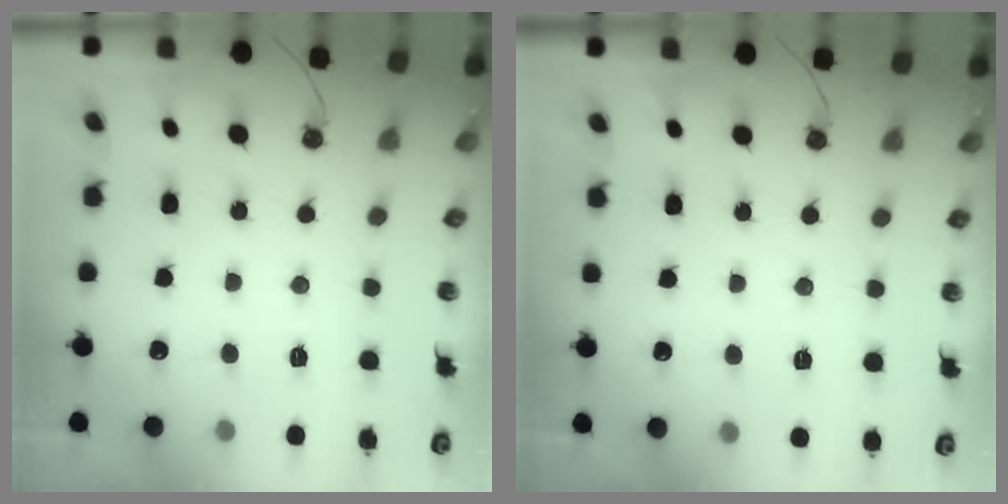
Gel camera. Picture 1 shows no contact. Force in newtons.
{"total": 2.1, "press": 1.8, "slide": 1.2}